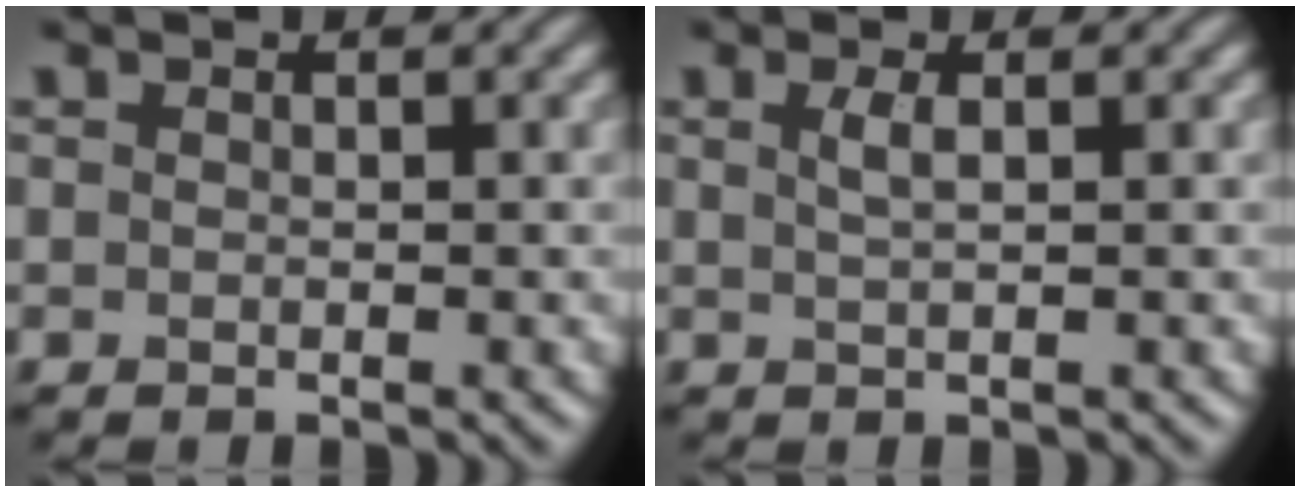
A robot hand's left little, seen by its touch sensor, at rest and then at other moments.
{"total": 1.4, "force": [0.5, 0.5, 1.3], "torque": [-0.024, 0.003, 0.007]}